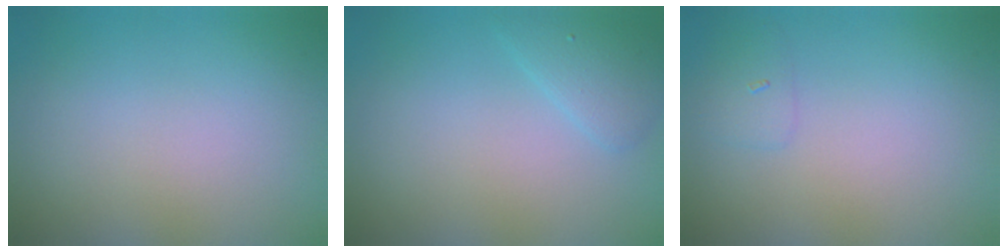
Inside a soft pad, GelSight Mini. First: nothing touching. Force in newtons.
{"total": 1.8, "press": 1.8, "slide": 0.1}
{"total": 1.1, "press": 1.1, "slide": 0.0}